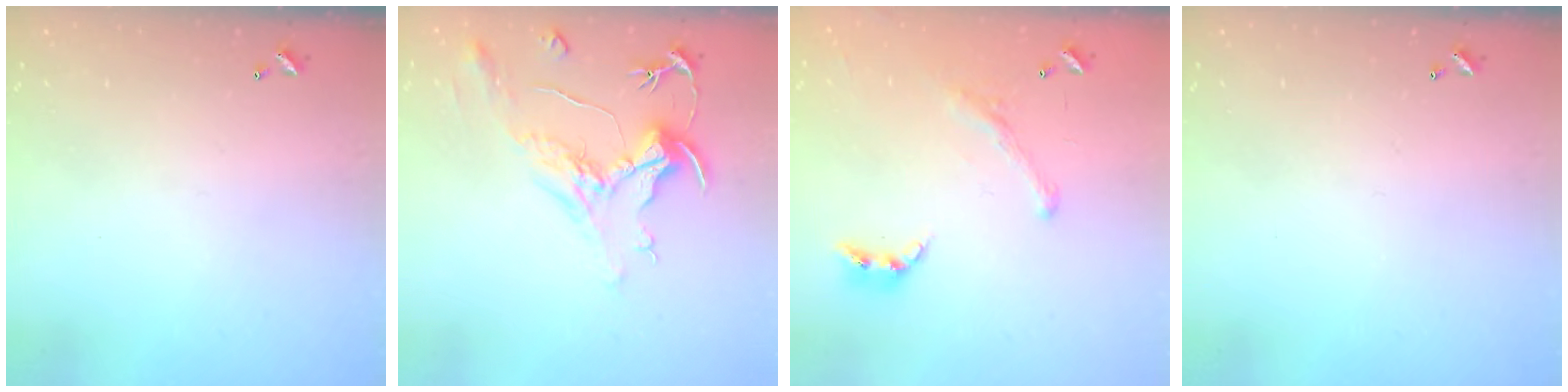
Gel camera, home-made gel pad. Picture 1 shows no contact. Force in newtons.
{"total": 2.2, "press": 1.7, "slide": 1.4}
{"total": 1.8, "press": 1.2, "slide": 1.3}
{"total": 0.0}